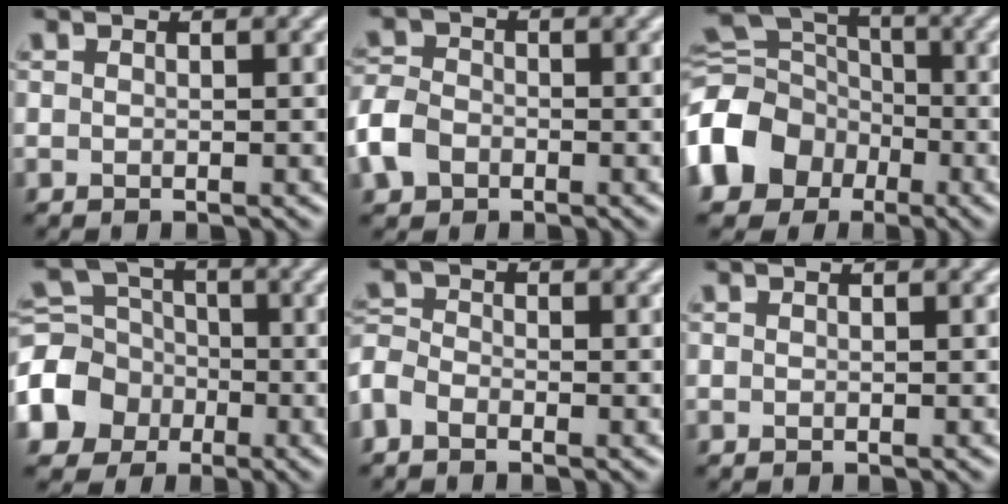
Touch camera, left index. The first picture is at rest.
{"total": 3.9, "force": [-1.7, 3.0, 1.8], "torque": [-0.046, 0.007, -0.047]}
{"total": 11.1, "force": [-4.1, 9.2, 4.8], "torque": [-0.114, -0.012, -0.095]}
{"total": 6.9, "force": [-2.5, 5.9, 2.7], "torque": [-0.072, 0.003, -0.063]}
{"total": 2.9, "force": [-1.7, 1.8, 1.4], "torque": [-0.035, 0.008, -0.051]}
{"total": 0.0}